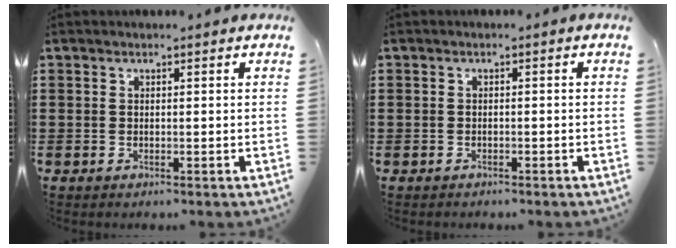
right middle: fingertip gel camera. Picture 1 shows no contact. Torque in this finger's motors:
{"motor_torque": [-1.42, 0.71, -0.80, -0.21]}